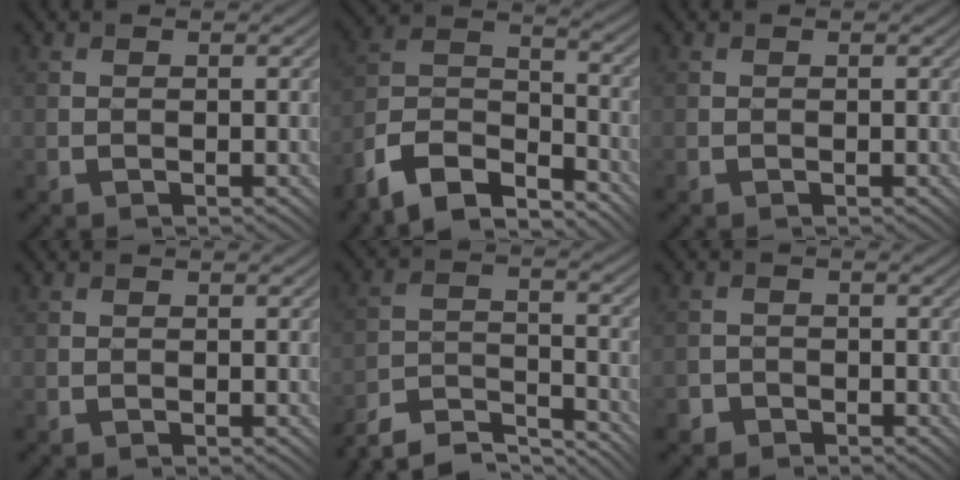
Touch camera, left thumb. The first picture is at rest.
{"total": 10.1, "force": [-8.2, 3.4, 4.8], "torque": [-0.092, 0.006, -0.166]}
{"total": 0.0}
{"total": 0.0}
{"total": 8.4, "force": [-8.0, 1.1, 2.4], "torque": [-0.045, 0.012, -0.152]}
{"total": 2.6, "force": [-1.8, 1.8, -0.1], "torque": [0.020, 0.008, -0.040]}